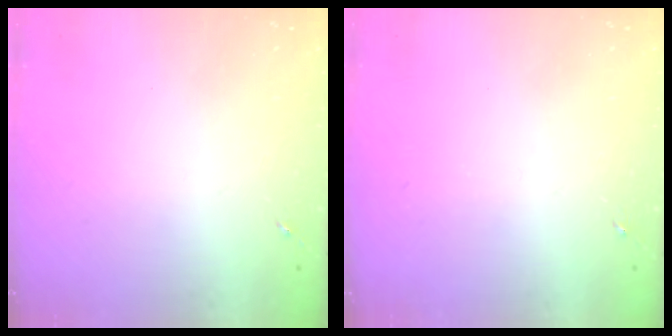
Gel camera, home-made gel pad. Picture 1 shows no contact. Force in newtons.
{"total": 0.0}